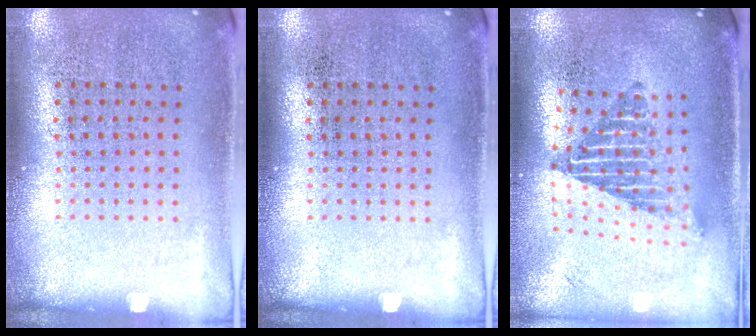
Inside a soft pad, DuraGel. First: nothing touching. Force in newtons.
{"total": 0.0}
{"total": 2.1, "press": 1.6, "slide": 1.4}